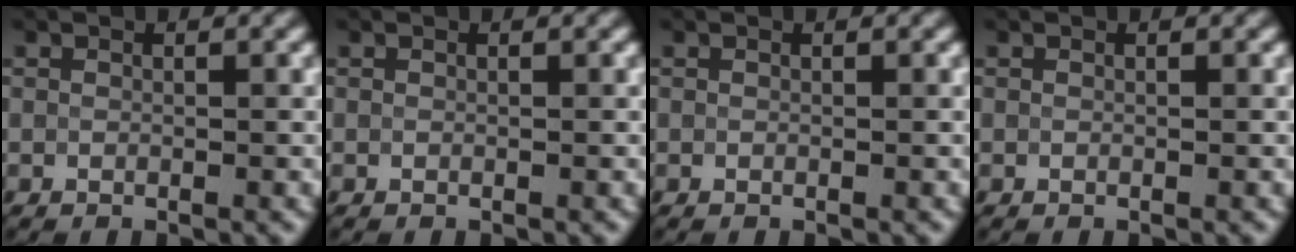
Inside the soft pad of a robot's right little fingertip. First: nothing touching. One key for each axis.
{"total": 0.0}
{"total": 0.0}
{"total": 0.0}